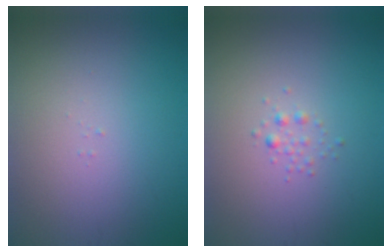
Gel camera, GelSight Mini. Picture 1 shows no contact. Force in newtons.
{"total": 0.8, "press": 0.8, "slide": 0.0}